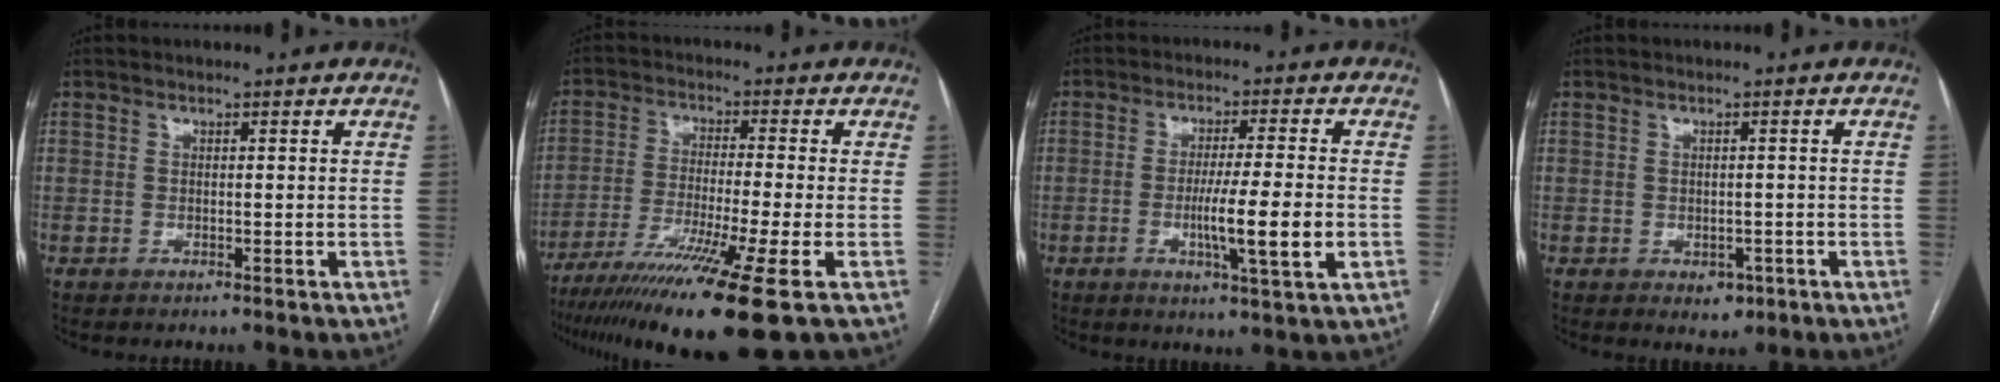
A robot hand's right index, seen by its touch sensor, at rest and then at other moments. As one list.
[{"total": 15.7, "force": [-10.0, -1.5, 12.0], "torque": [-0.203, -0.046, -0.166]}, {"total": 9.3, "force": [-2.0, -0.3, 9.0], "torque": [-0.151, -0.016, -0.036]}, {"total": 2.6, "force": [-1.1, 1.9, 1.5], "torque": [-0.012, 0.002, -0.005]}]